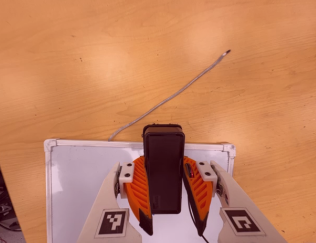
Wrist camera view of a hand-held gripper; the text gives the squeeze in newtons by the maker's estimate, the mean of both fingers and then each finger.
{"total": 6.7, "left": 6.0, "right": 7.3}